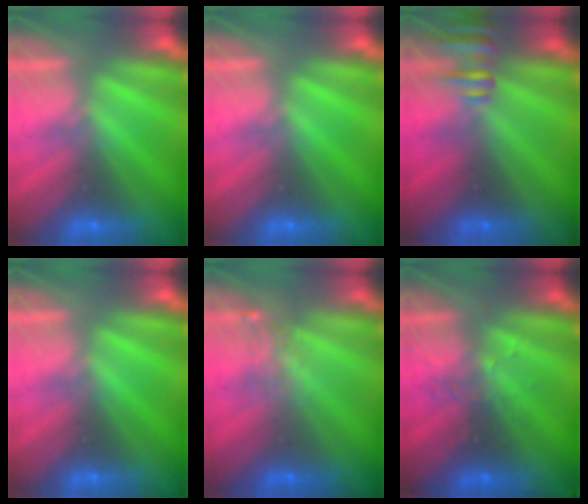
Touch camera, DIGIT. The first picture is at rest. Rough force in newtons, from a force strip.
{"total": 0.0}
{"total": 7.8}
{"total": 0.0}
{"total": 2.2}
{"total": 2.9}